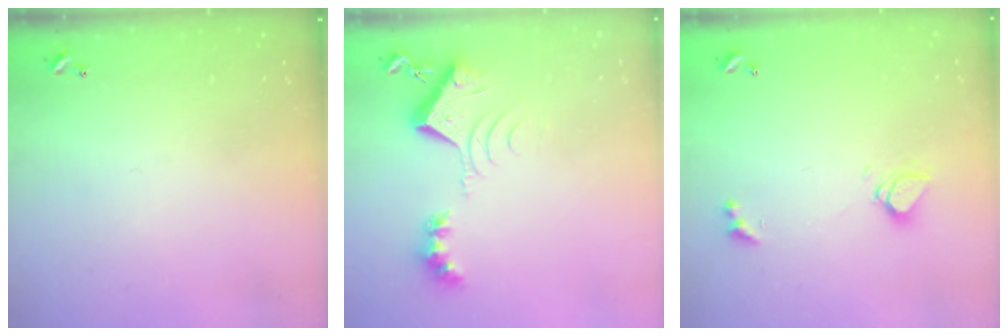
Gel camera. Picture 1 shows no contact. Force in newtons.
{"total": 8.0, "press": 8.0, "slide": 0.9}
{"total": 1.6, "press": 1.5, "slide": 0.4}